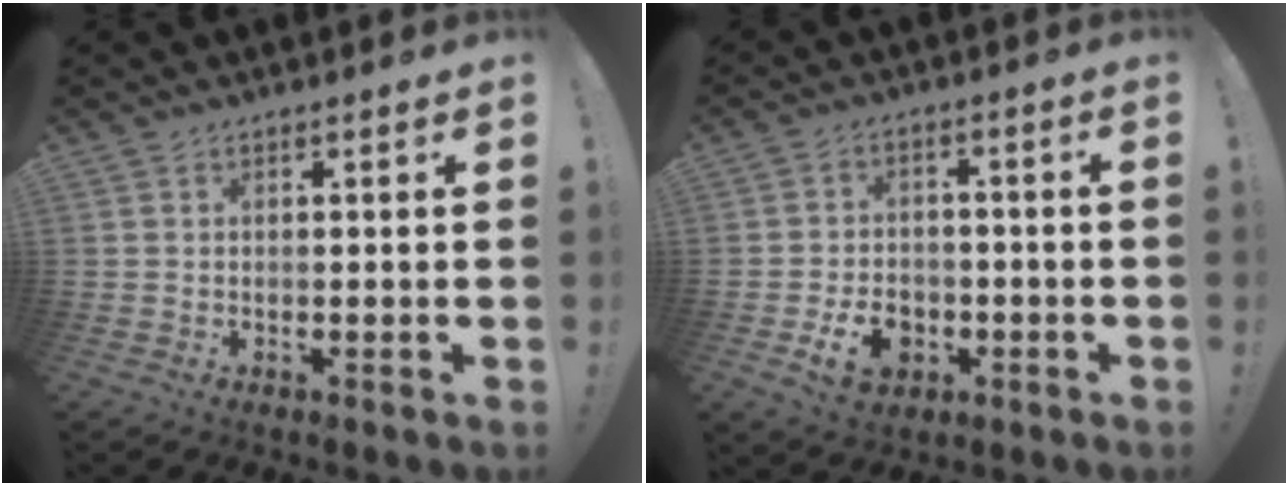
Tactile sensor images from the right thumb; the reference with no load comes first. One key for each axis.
{"total": 9.1, "fx": -3.5, "fy": 6.9, "fz": 4.7, "tx": -0.071, "ty": 0.023, "tz": -0.059}